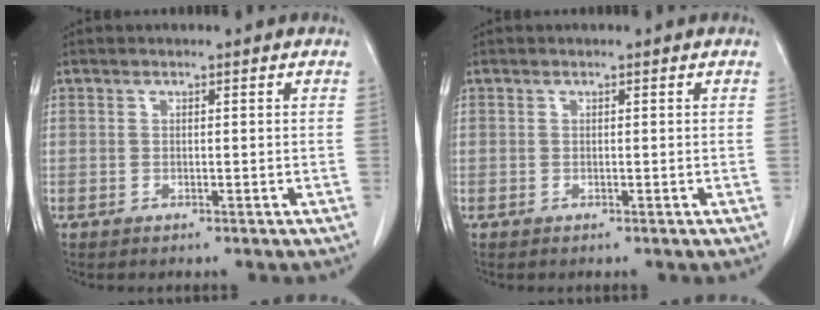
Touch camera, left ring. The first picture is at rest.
{"total": 0.0}